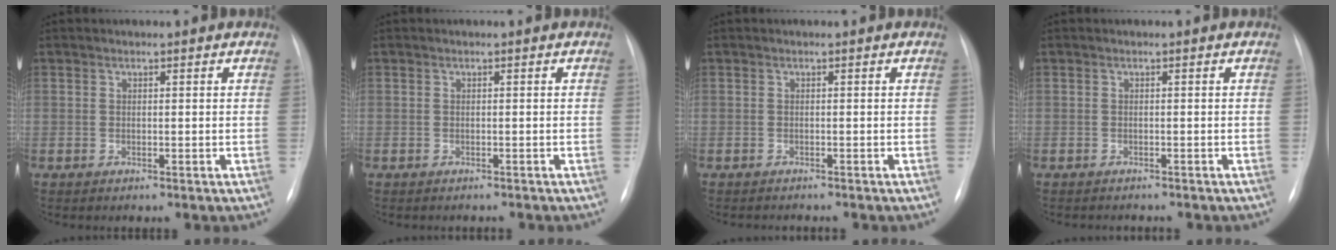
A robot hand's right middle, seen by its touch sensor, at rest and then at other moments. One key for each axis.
{"total": 1.7, "fx": -1.5, "fy": 0.5, "fz": 0.4, "tx": -0.009, "ty": -0.005, "tz": -0.015}
{"total": 1.8, "fx": -1.7, "fy": 0.2, "fz": 0.4, "tx": -0.003, "ty": -0.007, "tz": -0.017}
{"total": 2.1, "fx": -2.0, "fy": 0.4, "fz": 0.5, "tx": -0.004, "ty": -0.007, "tz": -0.020}